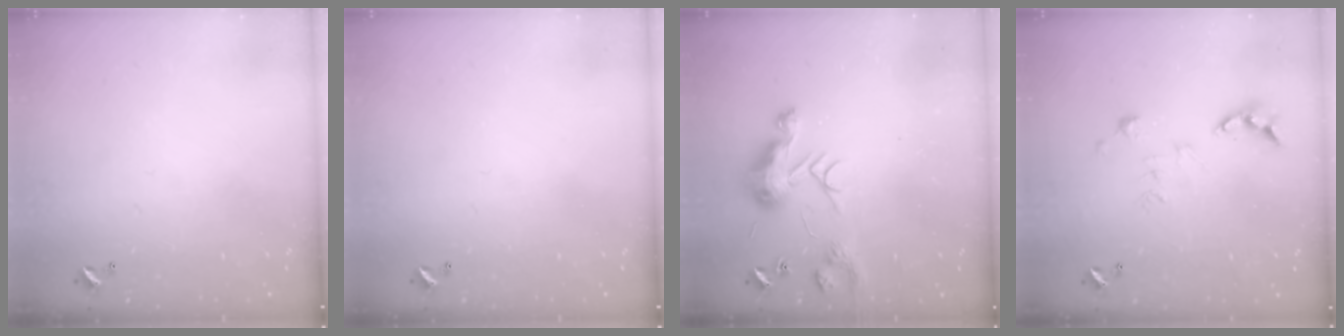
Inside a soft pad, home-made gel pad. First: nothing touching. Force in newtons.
{"total": 0.0}
{"total": 8.8, "press": 8.8, "slide": 0.0}
{"total": 4.7, "press": 4.7, "slide": 0.4}